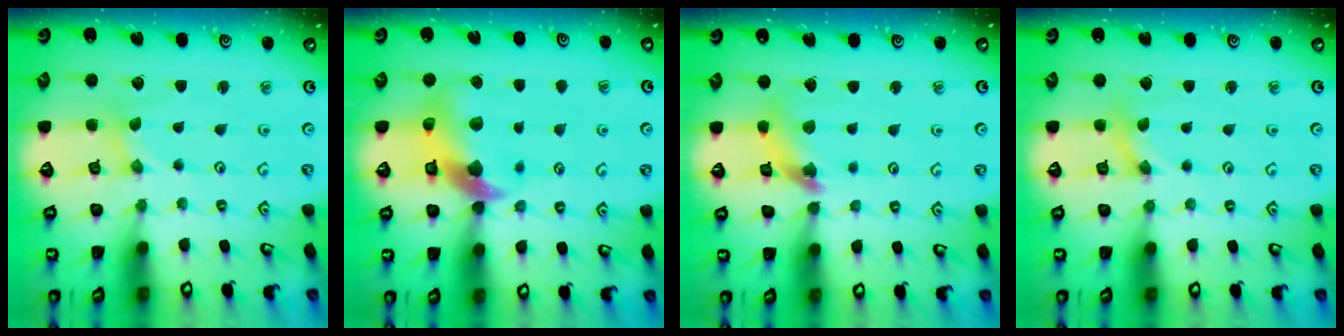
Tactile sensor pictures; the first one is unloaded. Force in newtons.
{"total": 11.0, "press": 10.9, "slide": 1.6}
{"total": 9.2, "press": 9.2, "slide": 0.8}
{"total": 1.1, "press": 1.1, "slide": 0.2}